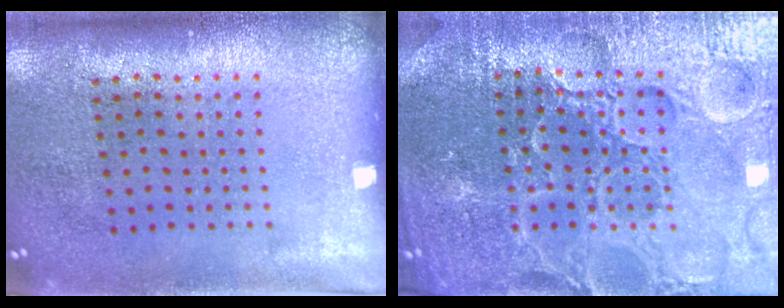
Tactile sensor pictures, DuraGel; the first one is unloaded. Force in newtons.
{"total": 5.4, "press": 5.0, "slide": 2.1}